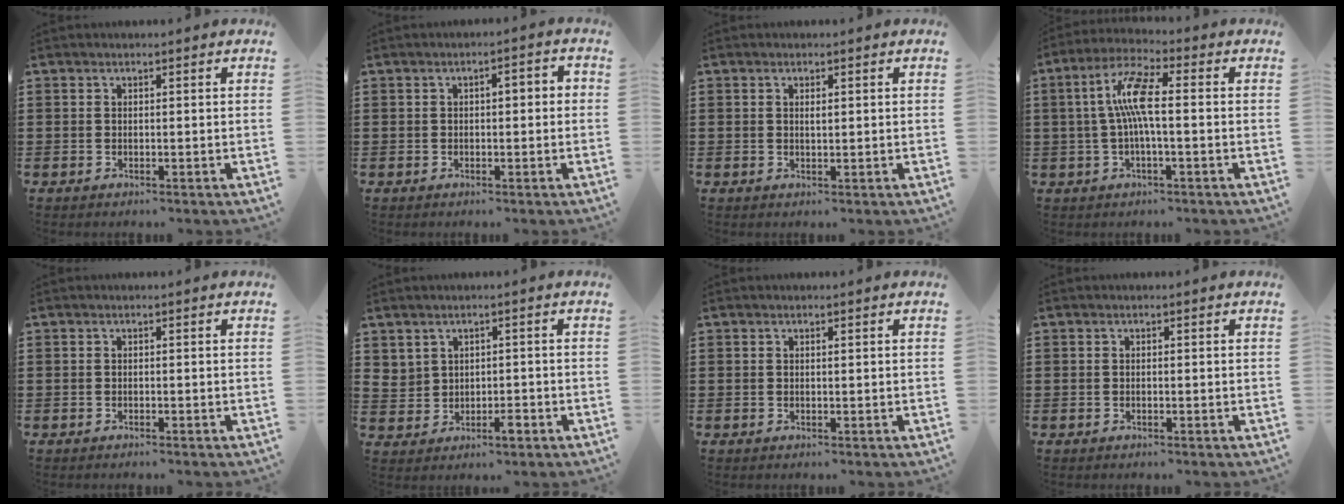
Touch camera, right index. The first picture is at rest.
{"total": 1.7, "force": [-0.4, 0.8, 1.4], "torque": [-0.026, 0.005, -0.011]}
{"total": 1.2, "force": [0.2, 0.3, 1.1], "torque": [-0.022, 0.001, 0.004]}
{"total": 7.9, "force": [0.2, 1.6, 7.7], "torque": [-0.165, 0.000, -0.006]}
{"total": 0.0}
{"total": 2.3, "force": [0.2, 1.9, 1.3], "torque": [-0.032, 0.001, 0.002]}
{"total": 0.0}
{"total": 0.0}